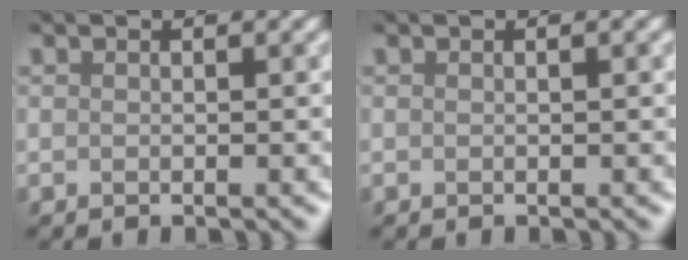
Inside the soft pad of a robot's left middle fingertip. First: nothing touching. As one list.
[{"total": 1.2, "force": [0.5, 0.7, 0.9], "torque": [0.002, 0.005, -0.008]}]